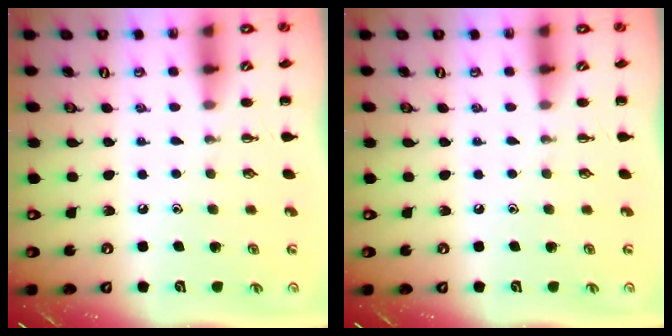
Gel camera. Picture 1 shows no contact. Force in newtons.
{"total": 0.0}